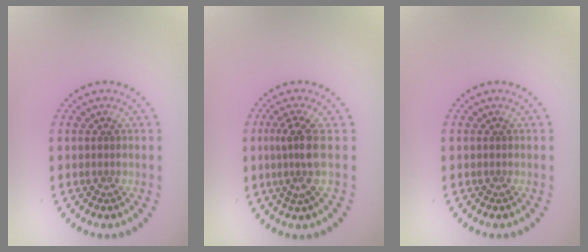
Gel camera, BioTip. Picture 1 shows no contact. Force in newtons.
{"total": 2.8, "press": 2.1, "slide": 1.8}
{"total": 0.0}